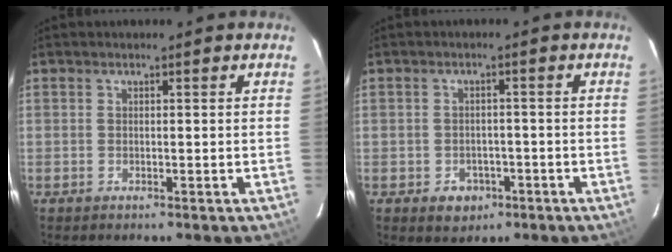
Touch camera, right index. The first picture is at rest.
{"total": 4.4, "force": [-2.1, 3.7, 1.2], "torque": [-0.030, 0.010, -0.018]}